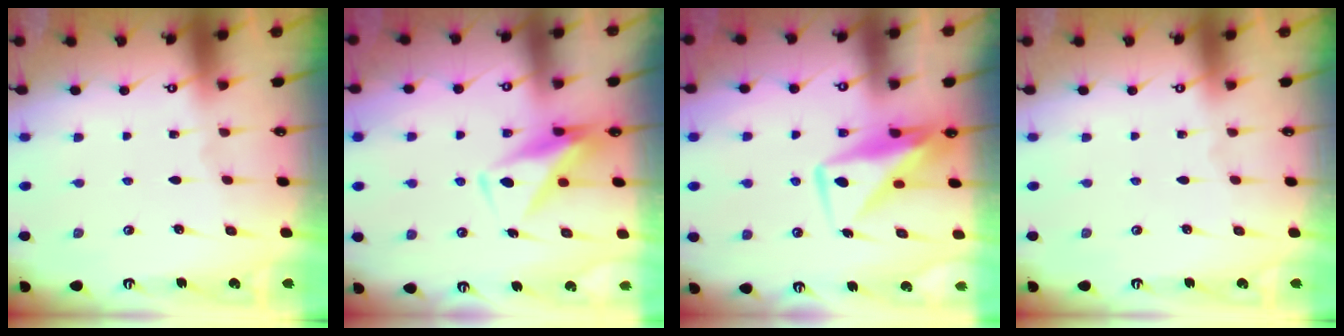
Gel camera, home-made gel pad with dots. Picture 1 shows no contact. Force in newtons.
{"total": 8.8, "press": 8.7, "slide": 0.9}
{"total": 11.4, "press": 11.4, "slide": 0.9}
{"total": 0.0}